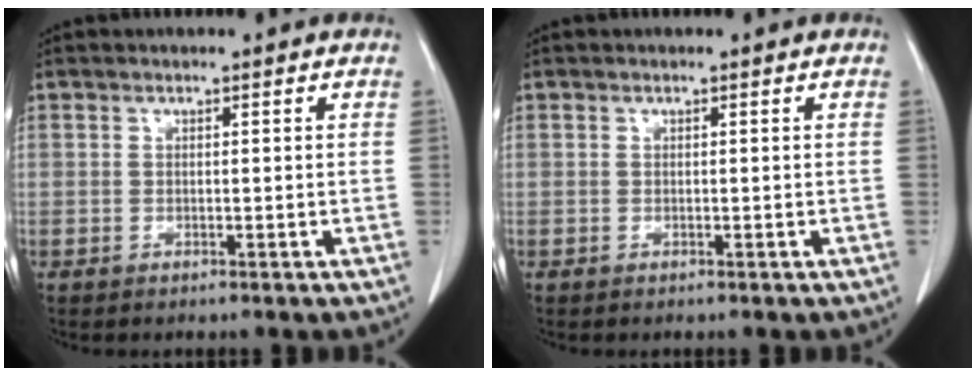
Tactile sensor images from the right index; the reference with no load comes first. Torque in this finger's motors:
{"motor_torque": [0.00, 0.00, 0.00, 0.00]}